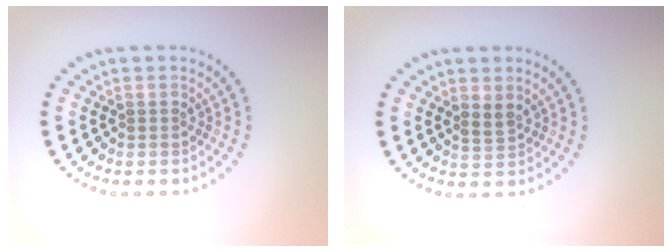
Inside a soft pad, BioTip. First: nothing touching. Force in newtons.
{"total": 1.4, "press": 1.2, "slide": 0.8}